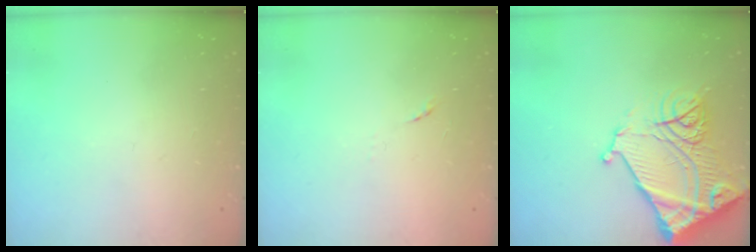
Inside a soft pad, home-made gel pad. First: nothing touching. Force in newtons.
{"total": 5.7, "press": 5.6, "slide": 0.6}
{"total": 18.5, "press": 18.4, "slide": 1.9}